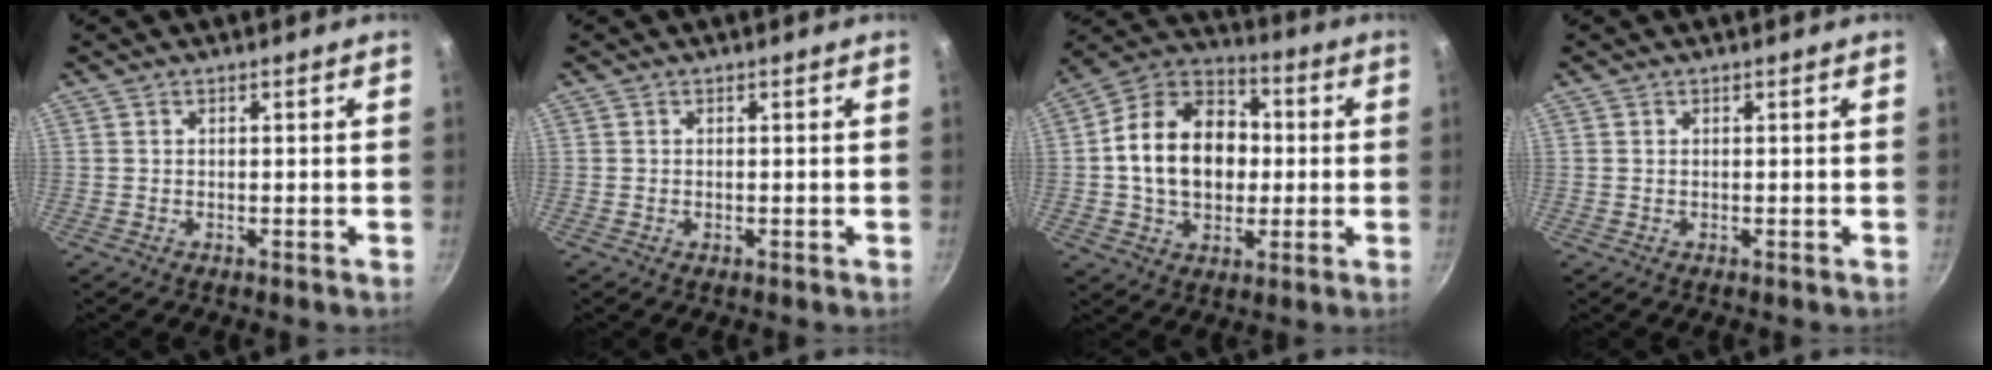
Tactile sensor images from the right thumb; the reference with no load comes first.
{"total": 0.0}
{"total": 18.1, "force": [0.3, 13.4, 12.1], "torque": [-0.174, 0.030, -0.004]}
{"total": 0.0}